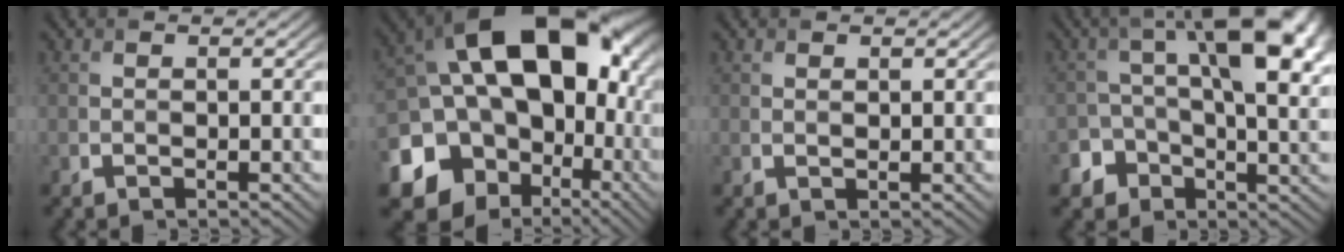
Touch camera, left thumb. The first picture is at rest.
{"total": 22.1, "force": [-0.4, 17.9, 13.0], "torque": [-0.262, -0.028, -0.003]}
{"total": 0.6, "force": [0.5, 0.1, 0.3], "torque": [-0.007, 0.000, 0.012]}
{"total": 13.0, "force": [0.8, 8.0, 10.2], "torque": [-0.153, -0.008, 0.016]}